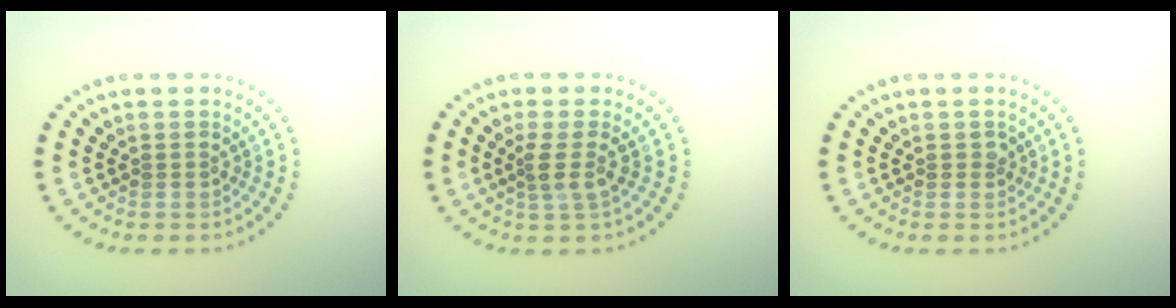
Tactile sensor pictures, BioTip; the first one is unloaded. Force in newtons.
{"total": 2.1, "press": 1.6, "slide": 1.4}
{"total": 0.6, "press": 0.6, "slide": 0.2}